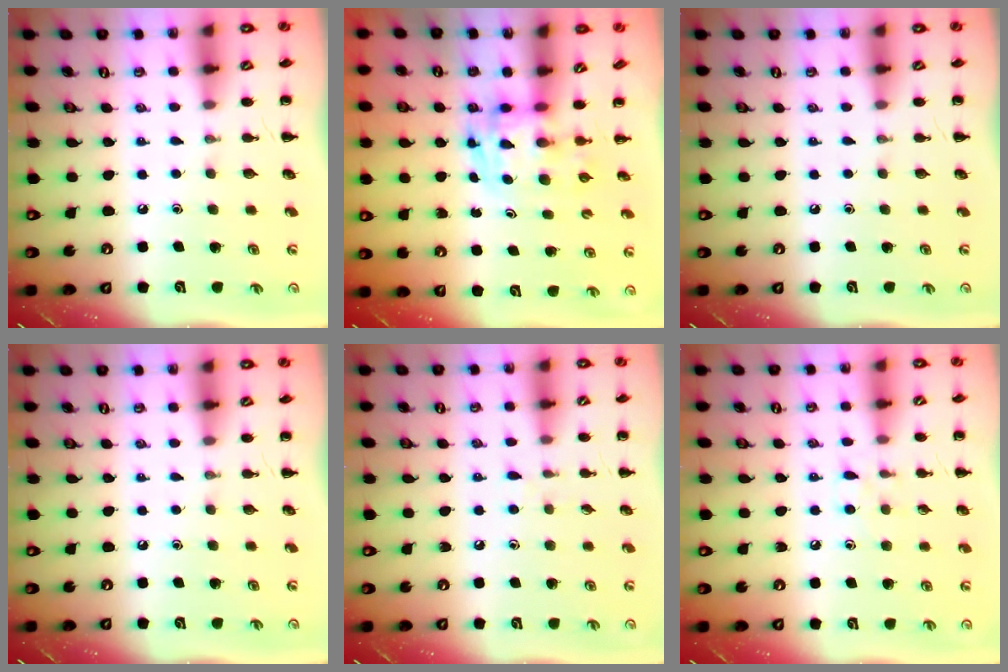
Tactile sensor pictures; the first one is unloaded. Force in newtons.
{"total": 3.6, "press": 3.6, "slide": 0.5}
{"total": 0.0}
{"total": 0.0}
{"total": 3.8, "press": 3.4, "slide": 1.5}
{"total": 5.4, "press": 5.0, "slide": 2.0}